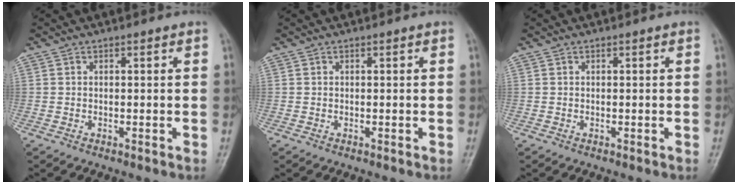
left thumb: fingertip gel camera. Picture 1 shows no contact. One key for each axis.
{"total": 0.0}
{"total": 0.0}